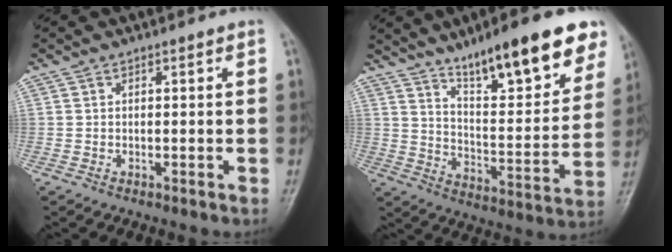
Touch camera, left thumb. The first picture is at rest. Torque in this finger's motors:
{"motor_torque": [1.02, 0.98, 1.48, -1.29, 0.34]}